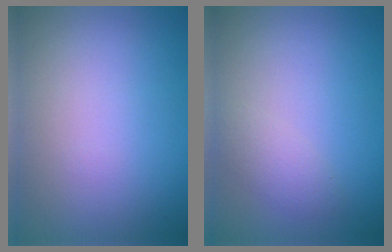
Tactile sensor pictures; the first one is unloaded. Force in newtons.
{"total": 1.7, "press": 1.7, "slide": 0.1}